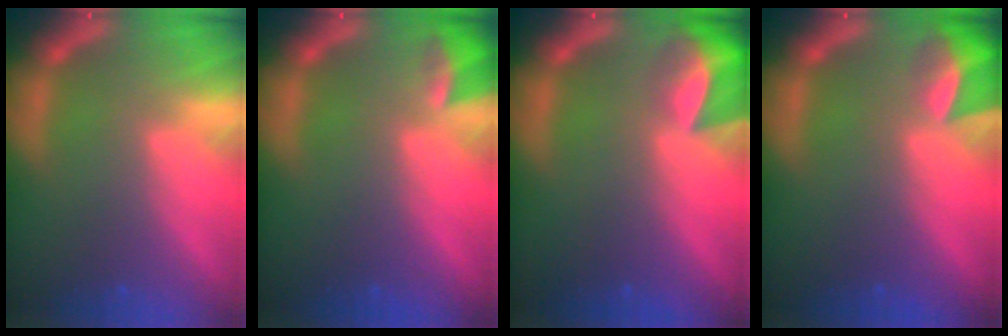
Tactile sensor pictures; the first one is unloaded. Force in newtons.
{"total": 2.4}
{"total": 6.0}
{"total": 4.4}